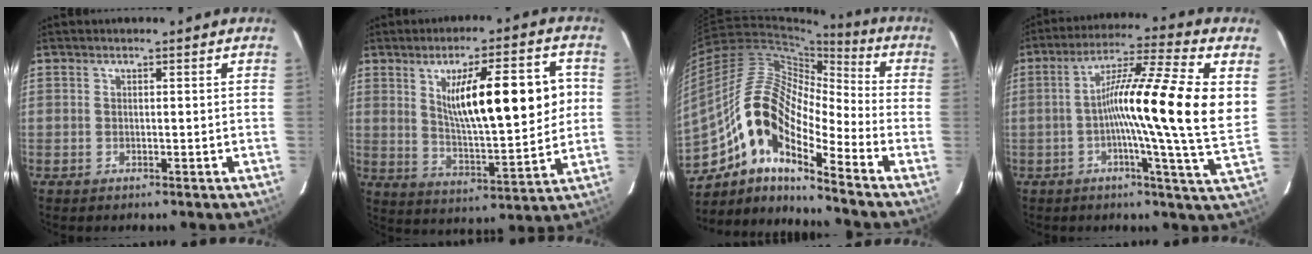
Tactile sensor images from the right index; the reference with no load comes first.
{"total": 16.5, "force": [3.6, 3.5, 15.7], "torque": [-0.244, 0.014, 0.065]}
{"total": 14.3, "force": [-8.4, 3.8, 11.0], "torque": [-0.211, 0.038, -0.147]}
{"total": 18.1, "force": [2.0, -0.4, 18.0], "torque": [-0.286, 0.015, 0.014]}